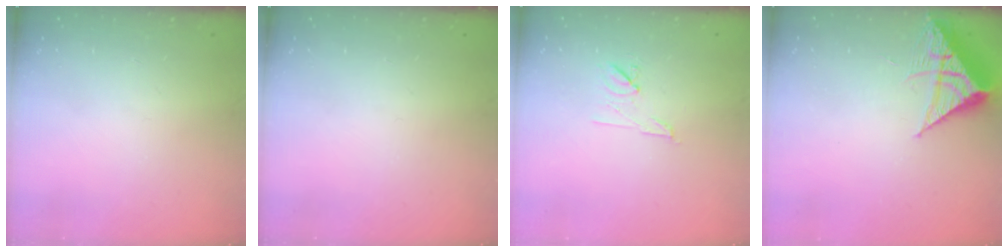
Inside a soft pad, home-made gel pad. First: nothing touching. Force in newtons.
{"total": 0.0}
{"total": 7.0, "press": 6.9, "slide": 0.9}
{"total": 8.8, "press": 8.8, "slide": 1.0}